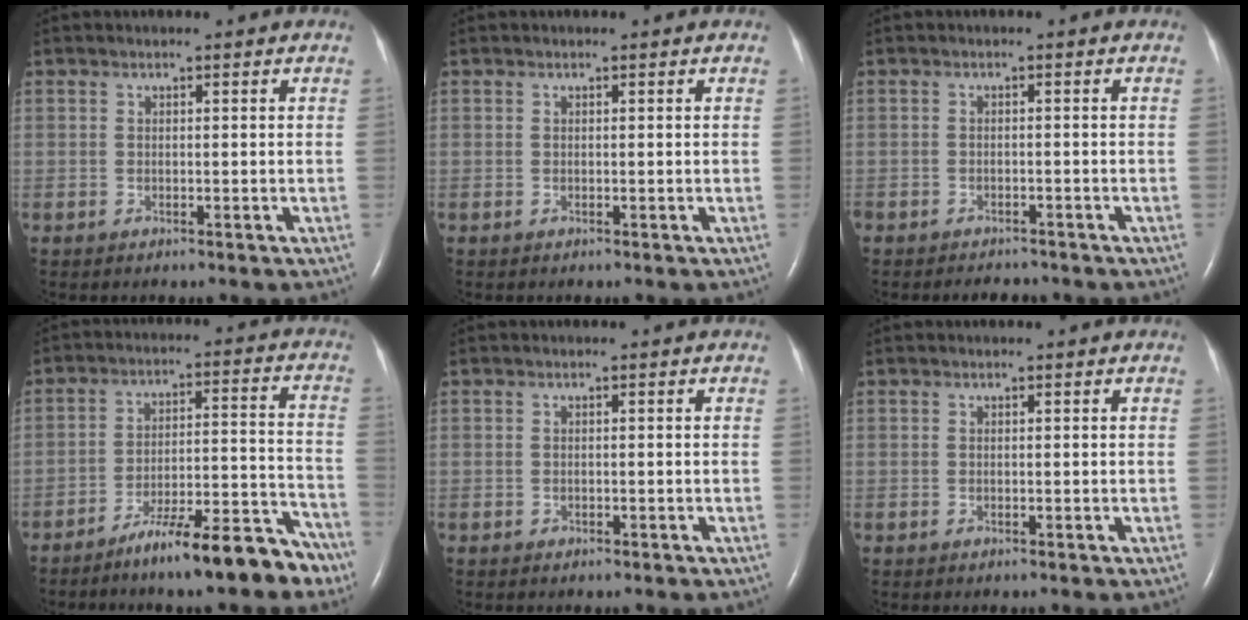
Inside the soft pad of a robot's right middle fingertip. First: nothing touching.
{"total": 0.0}
{"total": 2.9, "force": [-2.6, 1.1, 0.5], "torque": [-0.011, -0.003, -0.036]}
{"total": 13.1, "force": [-10.0, 2.3, 8.1], "torque": [-0.109, 0.031, -0.160]}
{"total": 0.0}
{"total": 0.0}